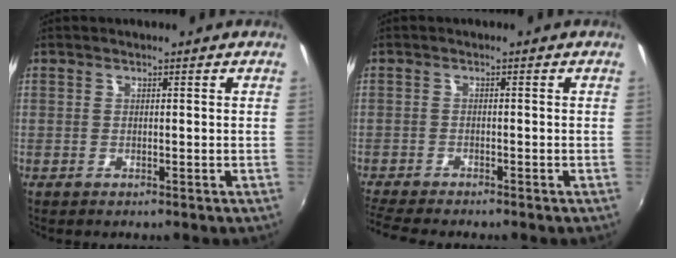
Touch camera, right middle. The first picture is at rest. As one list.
[{"total": 5.7, "force": [-5.2, 0.3, 2.1], "torque": [-0.062, -0.024, -0.093]}]